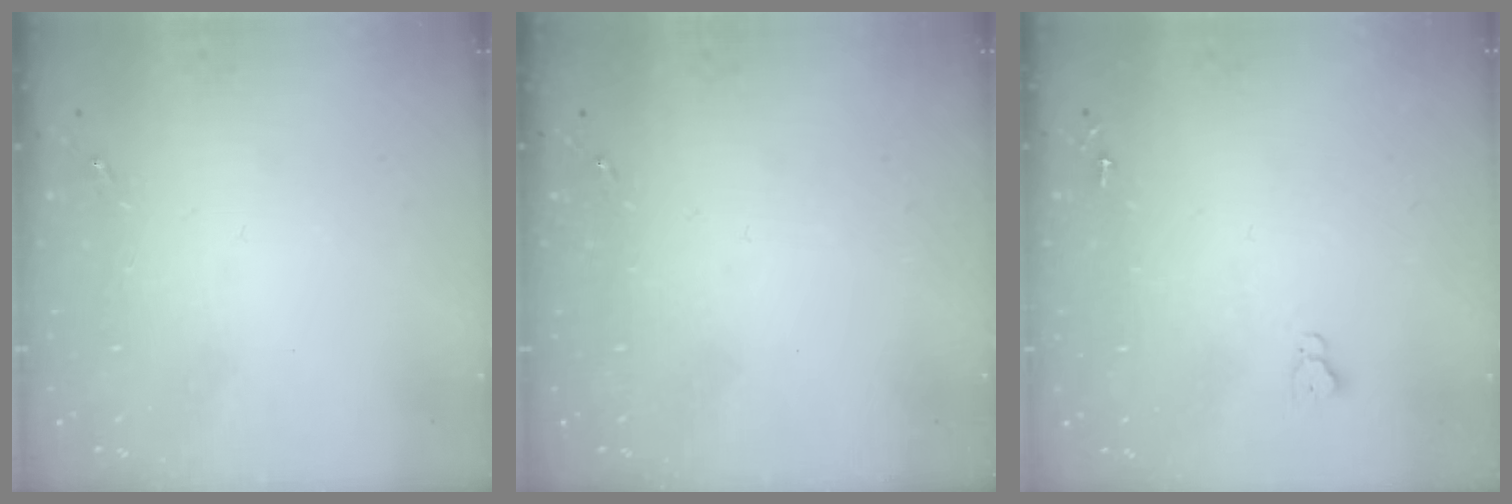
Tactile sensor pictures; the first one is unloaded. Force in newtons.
{"total": 0.0}
{"total": 3.8, "press": 3.8, "slide": 0.3}